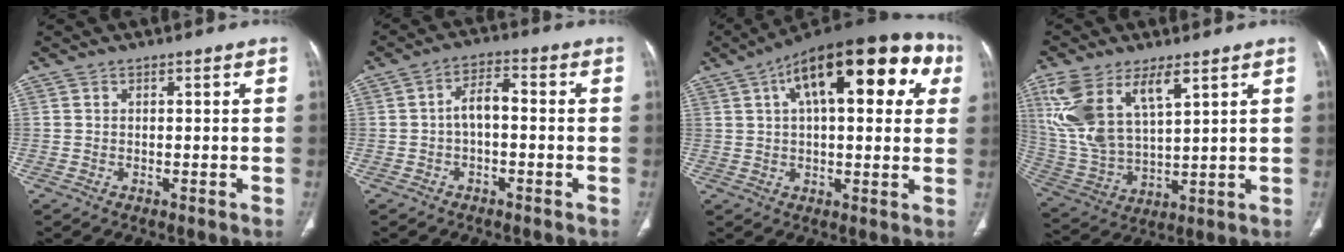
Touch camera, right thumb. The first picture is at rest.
{"total": 4.9, "force": [-0.8, 2.4, 4.2], "torque": [-0.066, 0.027, -0.021]}
{"total": 24.6, "force": [8.7, 10.3, 20.6], "torque": [-0.278, 0.036, 0.122]}
{"total": 14.9, "force": [7.3, 6.6, 11.3], "torque": [-0.237, -0.019, 0.158]}